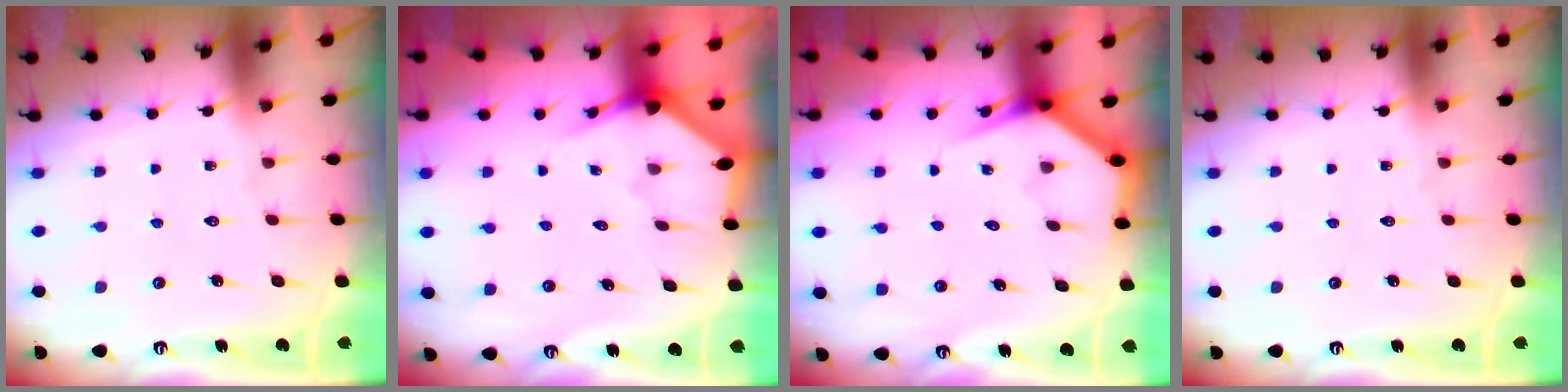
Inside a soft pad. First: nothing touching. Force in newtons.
{"total": 2.9, "press": 2.9, "slide": 0.2}
{"total": 3.5, "press": 3.5, "slide": 0.2}
{"total": 0.0}